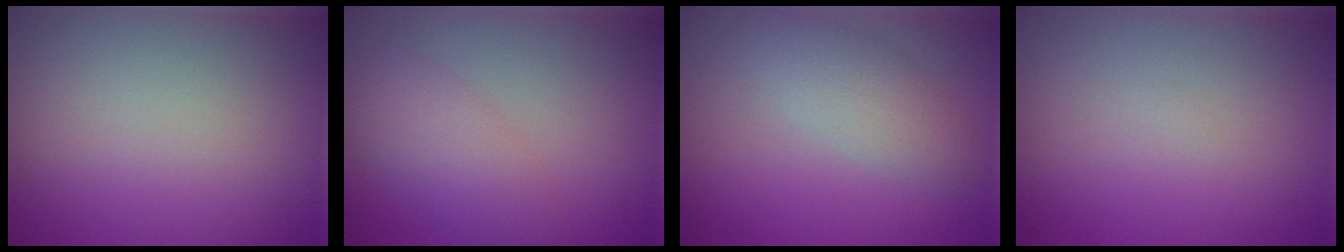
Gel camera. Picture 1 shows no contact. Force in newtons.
{"total": 3.6, "press": 3.6, "slide": 0.1}
{"total": 2.9, "press": 2.9, "slide": 0.3}
{"total": 0.0}